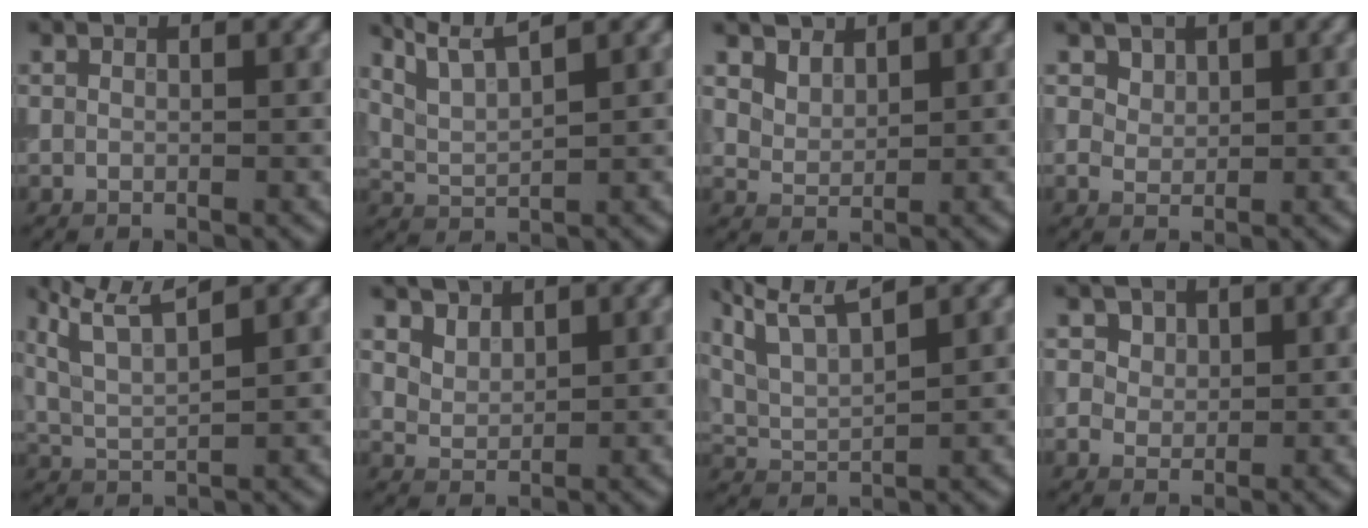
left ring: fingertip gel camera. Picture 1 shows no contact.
{"total": 4.7, "force": [3.6, 0.9, 2.8], "torque": [-0.061, 0.018, 0.064]}
{"total": 3.3, "force": [2.5, 1.9, 1.1], "torque": [-0.039, -0.013, 0.063]}
{"total": 2.3, "force": [1.6, 1.5, 0.8], "torque": [-0.026, -0.013, 0.044]}
{"total": 5.4, "force": [3.7, 1.1, 3.7], "torque": [-0.079, 0.015, 0.070]}
{"total": 2.8, "force": [2.1, 1.5, 0.9], "torque": [-0.031, -0.011, 0.059]}
{"total": 6.8, "force": [5.0, 1.7, 4.3], "torque": [-0.085, 0.031, 0.068]}
{"total": 3.6, "force": [2.1, 2.5, 1.5], "torque": [-0.038, 0.003, 0.029]}